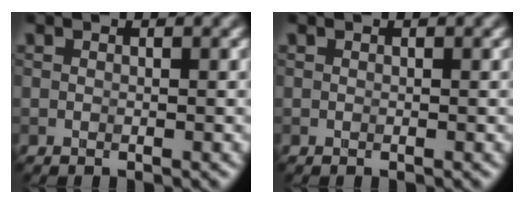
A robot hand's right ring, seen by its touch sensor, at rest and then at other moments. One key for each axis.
{"total": 0.0}